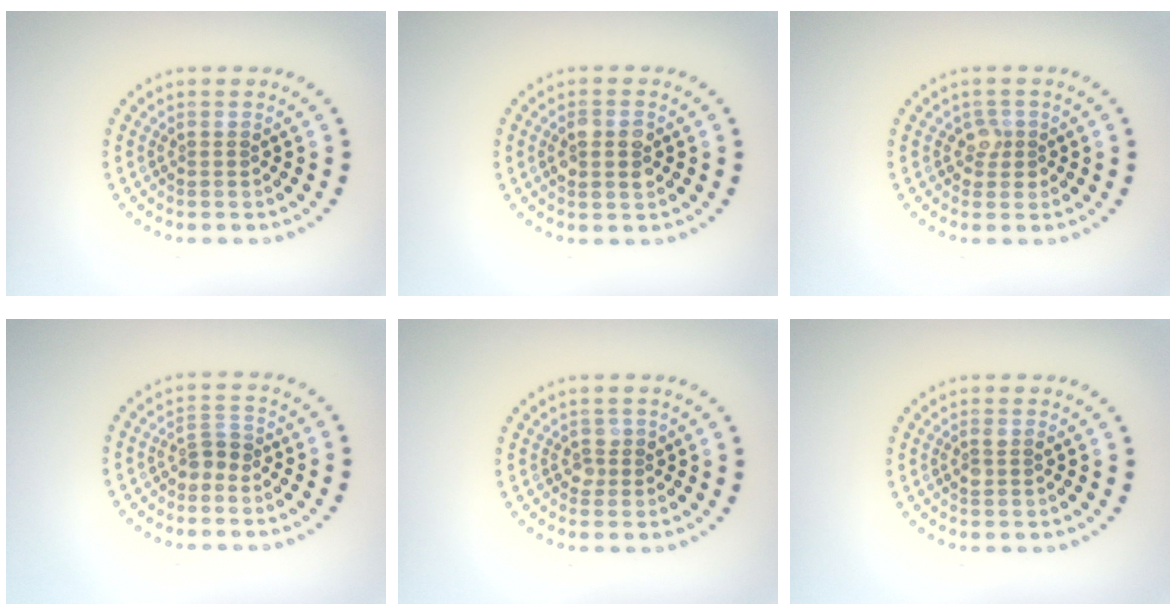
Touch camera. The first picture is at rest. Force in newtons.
{"total": 2.3, "press": 2.2, "slide": 0.2}
{"total": 1.6, "press": 1.4, "slide": 0.9}
{"total": 1.6, "press": 1.3, "slide": 0.9}
{"total": 1.3, "press": 1.1, "slide": 0.6}
{"total": 1.2, "press": 1.1, "slide": 0.5}